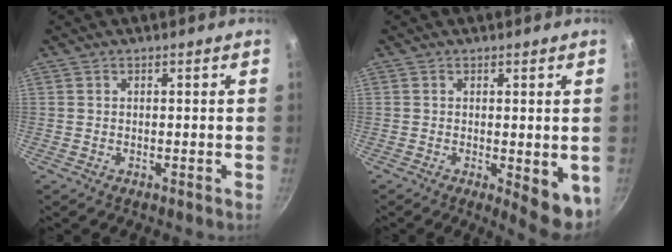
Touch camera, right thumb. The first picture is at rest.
{"total": 7.1, "force": [-1.1, 2.4, 6.6], "torque": [-0.067, -0.005, -0.007]}